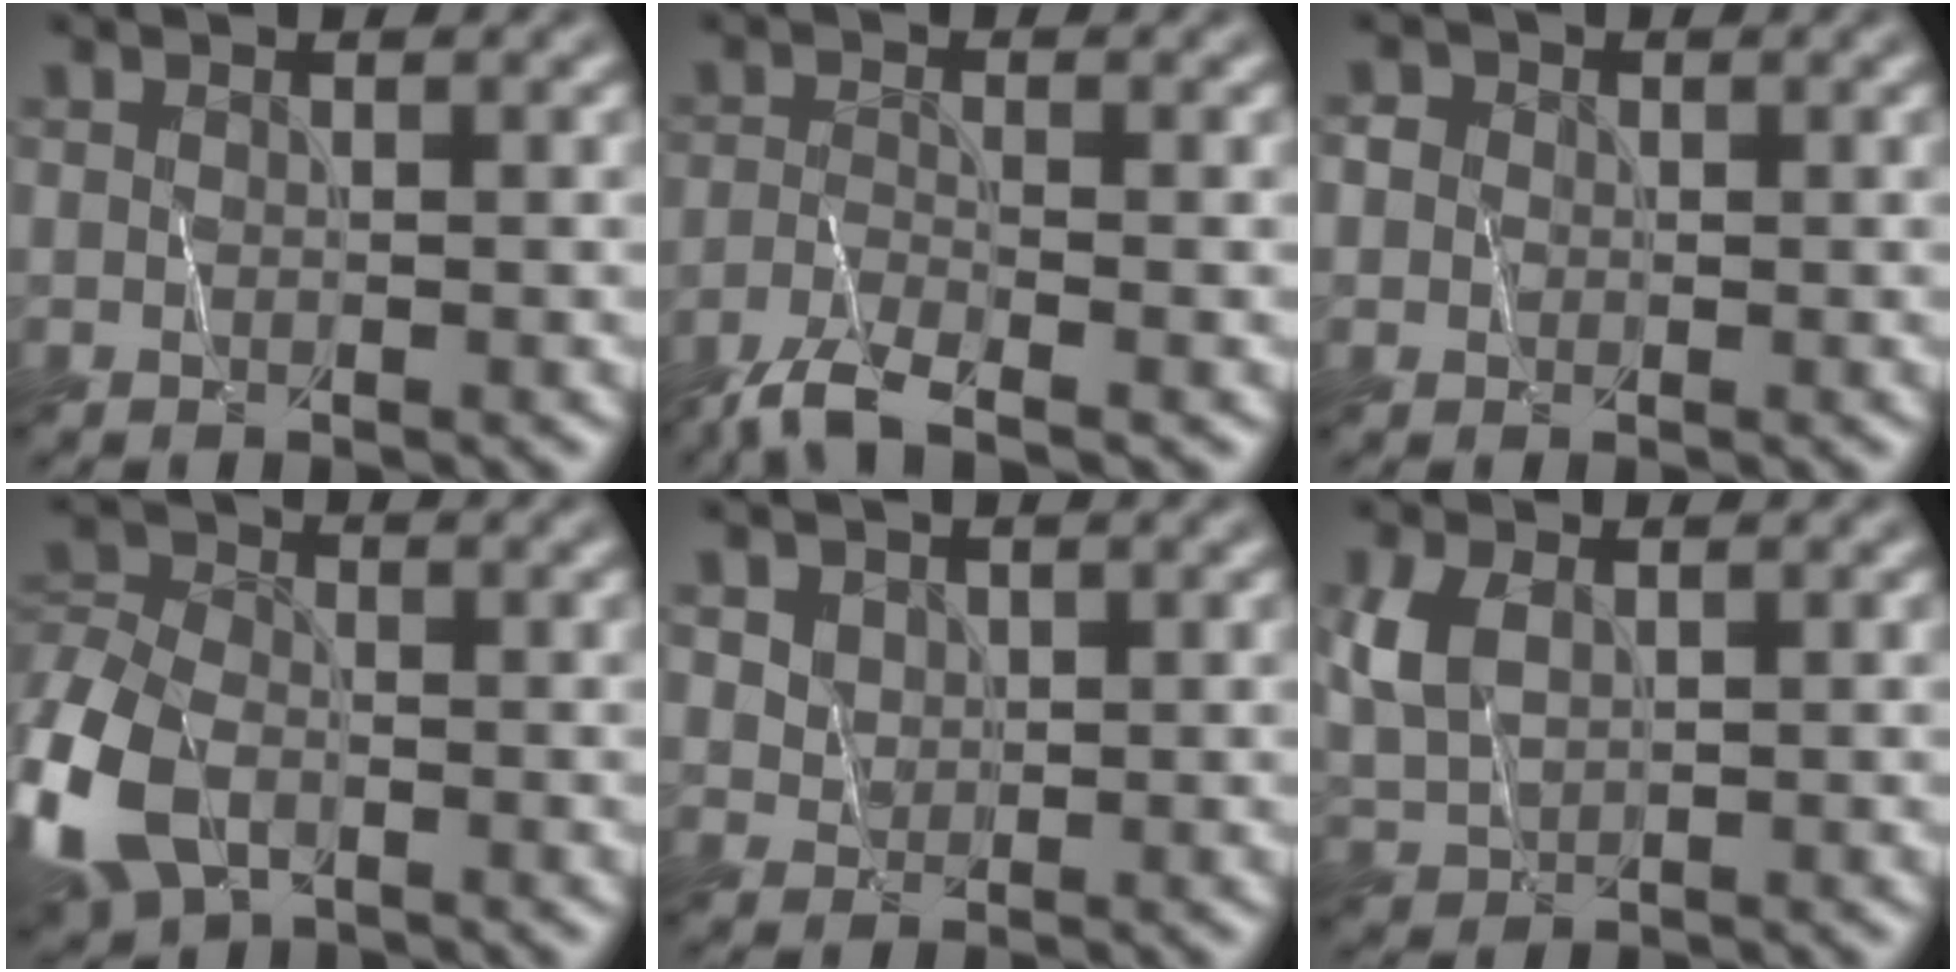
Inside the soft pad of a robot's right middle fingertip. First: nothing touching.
{"total": 3.9, "force": [-2.8, 0.8, 2.5], "torque": [-0.056, -0.009, -0.065]}
{"total": 3.1, "force": [0.9, 2.6, 1.3], "torque": [-0.025, 0.010, 0.004]}
{"total": 10.4, "force": [-4.4, 6.5, 6.7], "torque": [-0.170, -0.018, -0.085]}
{"total": 3.0, "force": [1.7, 2.1, 1.2], "torque": [-0.043, 0.000, 0.044]}
{"total": 4.0, "force": [1.0, 2.6, 2.8], "torque": [-0.077, 0.003, 0.025]}